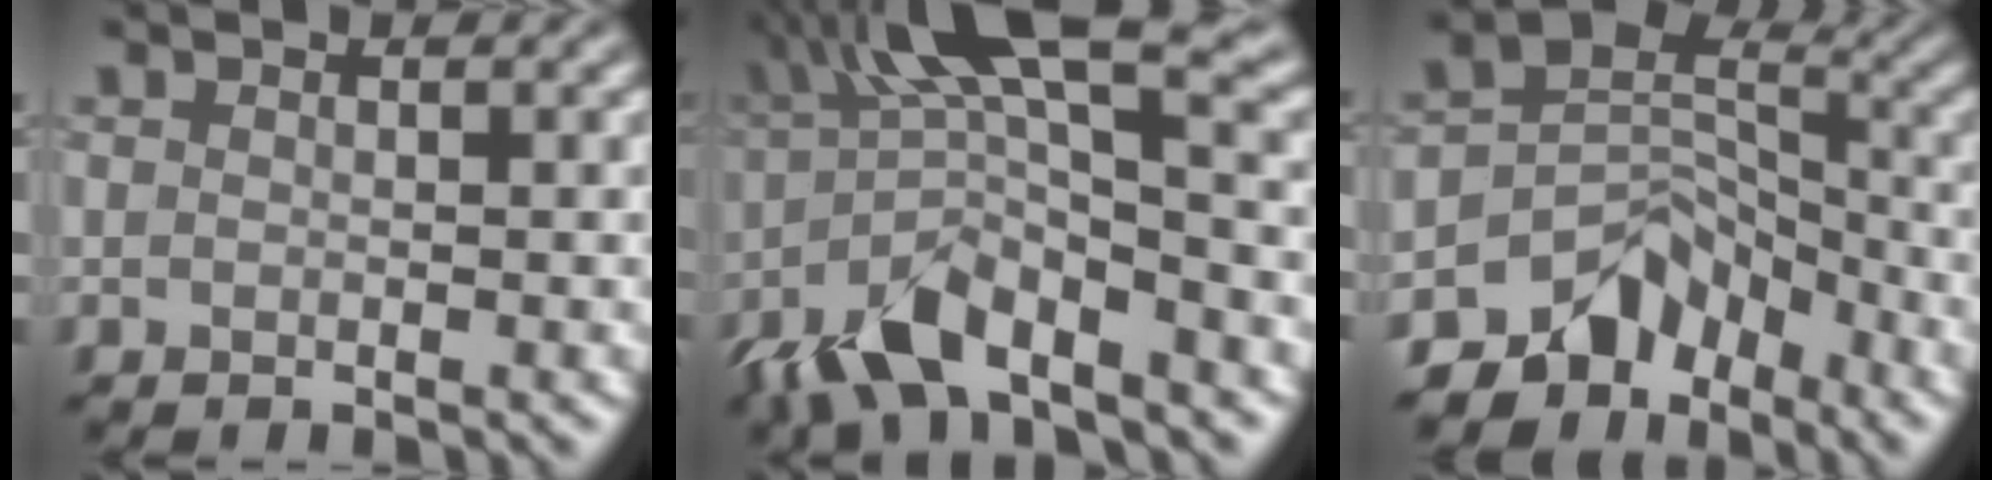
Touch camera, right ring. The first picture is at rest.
{"total": 9.5, "force": [-3.2, 2.6, 8.6], "torque": [-0.162, 0.017, -0.071]}
{"total": 7.1, "force": [-4.8, 4.7, 2.4], "torque": [-0.026, 0.003, -0.099]}